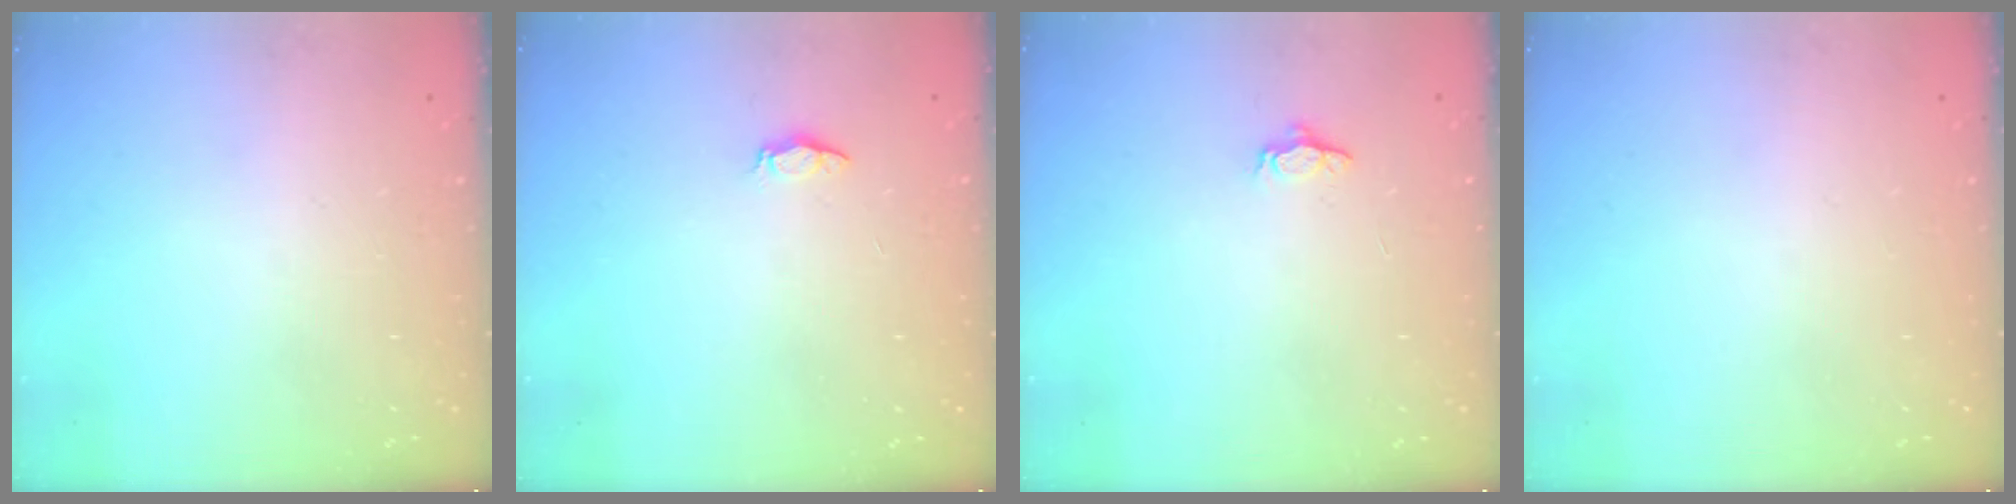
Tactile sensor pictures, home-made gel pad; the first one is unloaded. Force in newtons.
{"total": 2.5, "press": 2.5, "slide": 0.3}
{"total": 3.3, "press": 3.2, "slide": 0.5}
{"total": 0.0}